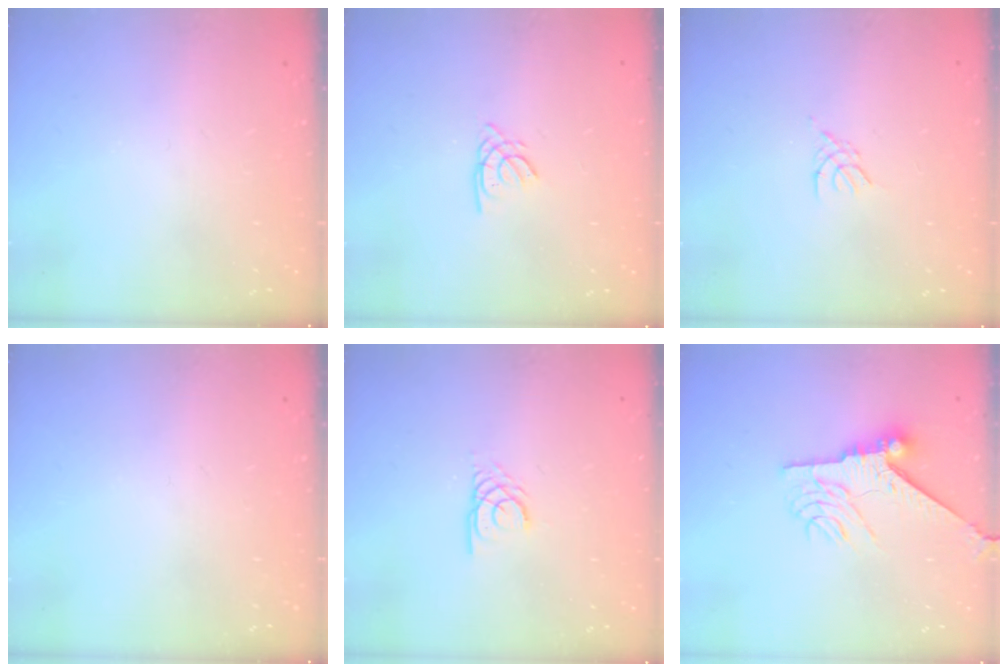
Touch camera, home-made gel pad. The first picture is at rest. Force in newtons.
{"total": 1.5, "press": 1.5, "slide": 0.1}
{"total": 2.6, "press": 2.5, "slide": 0.6}
{"total": 0.0}
{"total": 2.3, "press": 2.3, "slide": 0.1}
{"total": 9.5, "press": 9.5, "slide": 0.6}